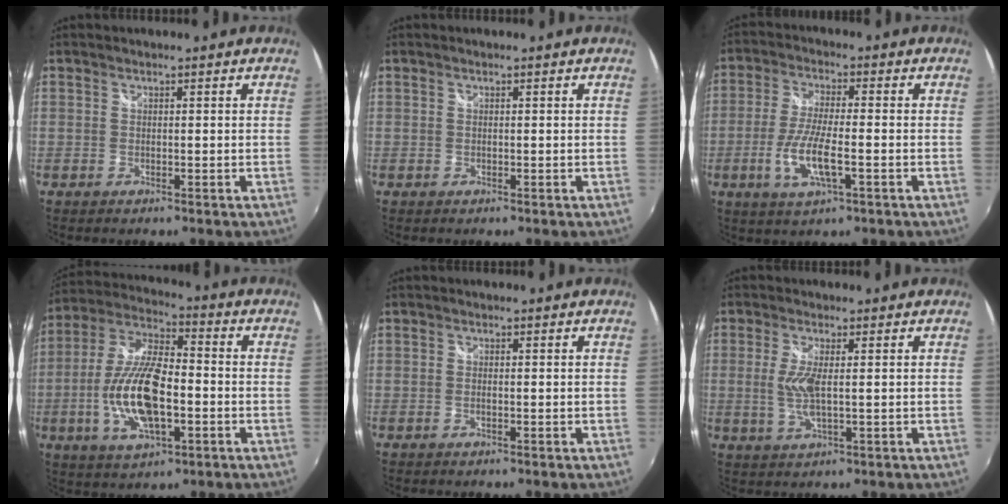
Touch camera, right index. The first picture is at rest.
{"total": 0.0}
{"total": 9.2, "force": [-2.9, 2.4, 8.4], "torque": [-0.173, -0.010, -0.057]}
{"total": 16.3, "force": [-3.7, 6.6, 14.5], "torque": [-0.297, -0.004, -0.066]}
{"total": 0.9, "force": [-0.2, 0.2, 0.8], "torque": [-0.018, 0.000, -0.007]}
{"total": 5.0, "force": [0.1, 1.1, 4.9], "torque": [-0.104, -0.007, 0.001]}